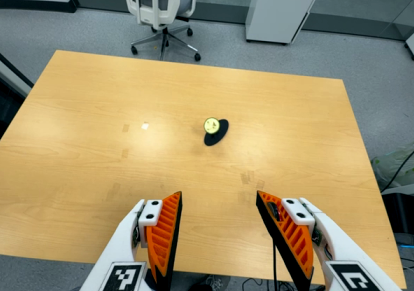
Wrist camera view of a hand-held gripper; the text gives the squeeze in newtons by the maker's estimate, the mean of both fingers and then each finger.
{"total": 0.0}